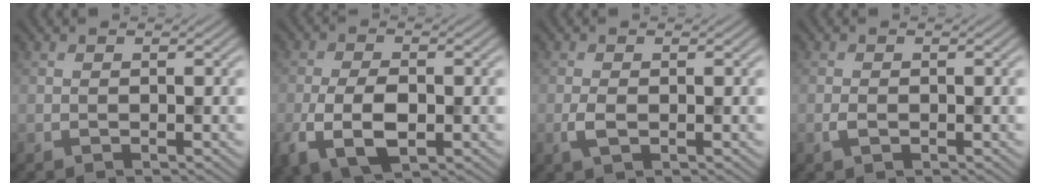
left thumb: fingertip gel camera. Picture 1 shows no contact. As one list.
[{"total": 7.2, "force": [-2.2, 3.8, 5.7], "torque": [-0.130, -0.014, -0.042]}, {"total": 1.9, "force": [-0.4, 0.8, 1.7], "torque": [-0.040, -0.002, -0.009]}, {"total": 1.1, "force": [-0.3, 0.5, 0.9], "torque": [-0.019, 0.001, -0.007]}]